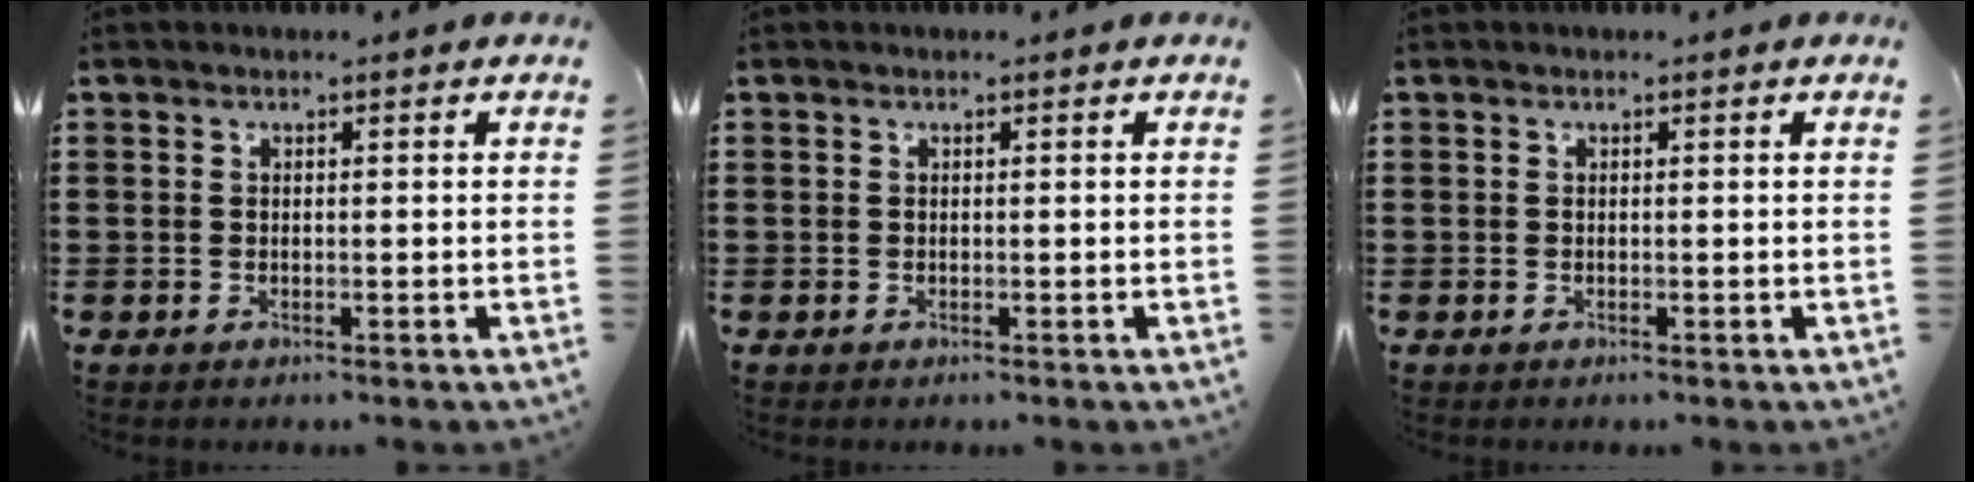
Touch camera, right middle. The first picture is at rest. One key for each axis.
{"total": 0.0}
{"total": 0.0}